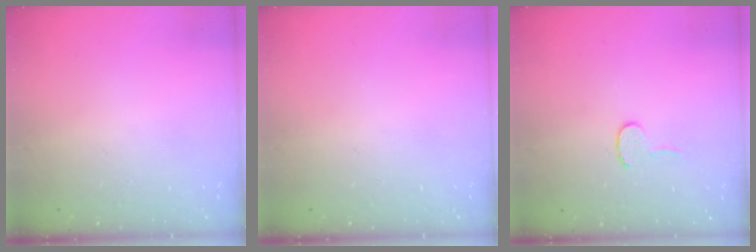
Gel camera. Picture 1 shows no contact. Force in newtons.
{"total": 0.0}
{"total": 4.5, "press": 4.4, "slide": 0.4}